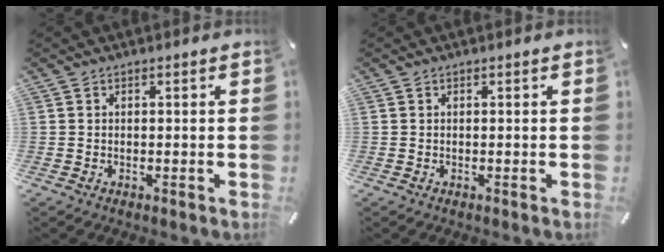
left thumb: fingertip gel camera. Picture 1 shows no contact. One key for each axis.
{"total": 0.0}